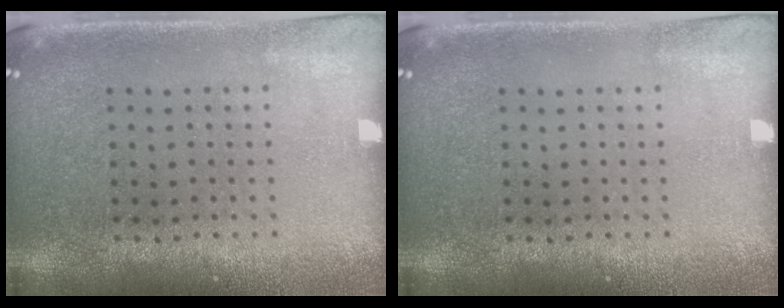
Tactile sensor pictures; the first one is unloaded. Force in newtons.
{"total": 0.0}